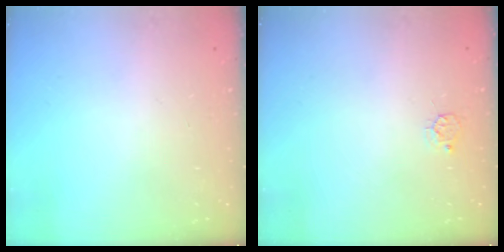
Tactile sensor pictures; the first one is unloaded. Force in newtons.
{"total": 3.7, "press": 3.7, "slide": 0.3}